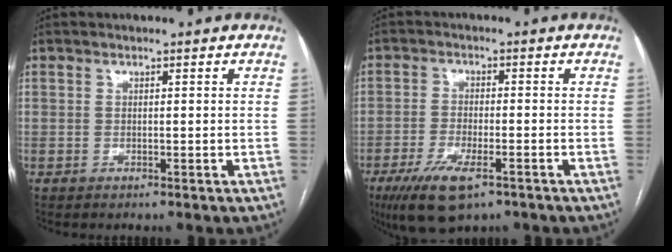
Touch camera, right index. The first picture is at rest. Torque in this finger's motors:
{"motor_torque": [1.09, -0.81, 0.51, 0.09]}